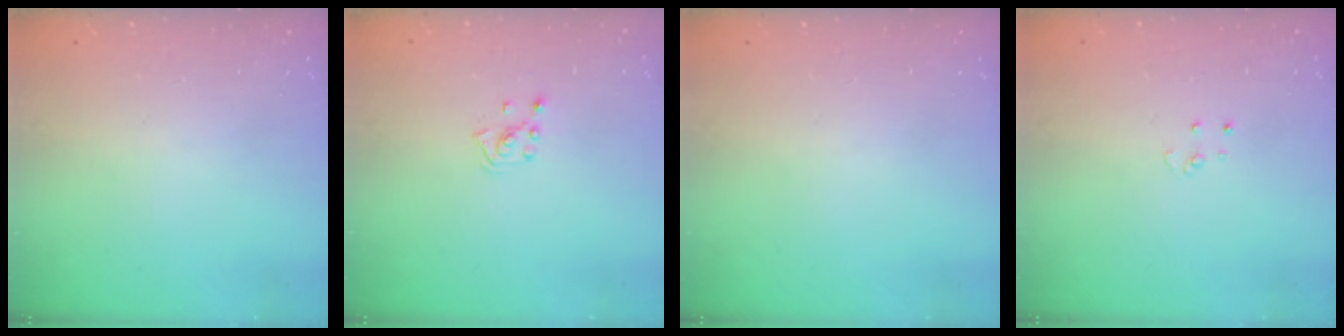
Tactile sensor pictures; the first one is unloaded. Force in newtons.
{"total": 2.6, "press": 2.6, "slide": 0.5}
{"total": 0.0}
{"total": 2.9, "press": 2.9, "slide": 0.2}